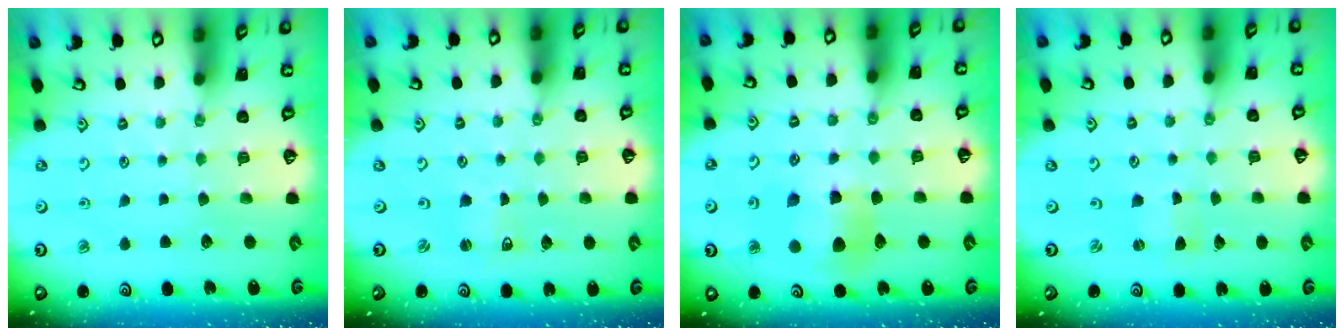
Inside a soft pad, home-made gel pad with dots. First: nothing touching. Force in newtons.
{"total": 1.4, "press": 1.4, "slide": 0.1}
{"total": 10.2, "press": 10.2, "slide": 1.2}
{"total": 0.0}